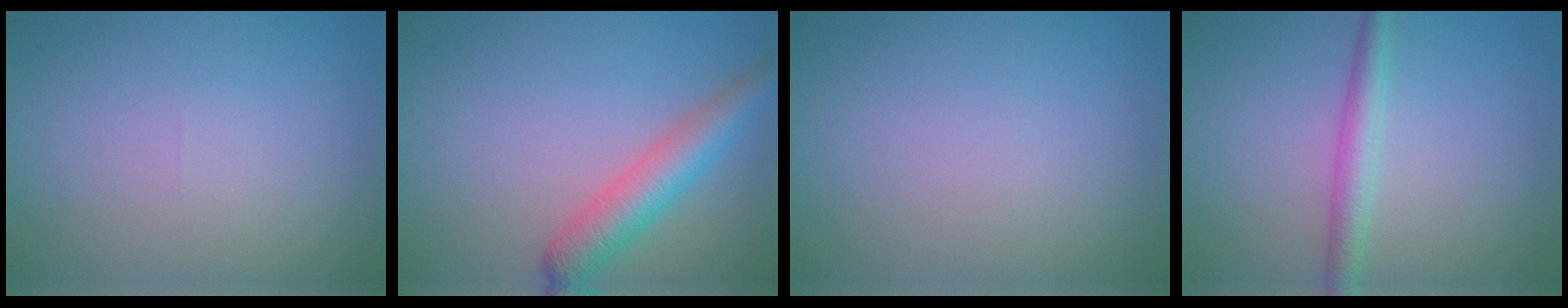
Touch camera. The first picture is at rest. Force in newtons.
{"total": 4.5, "press": 4.5, "slide": 0.2}
{"total": 0.0}
{"total": 2.6, "press": 2.6, "slide": 0.0}